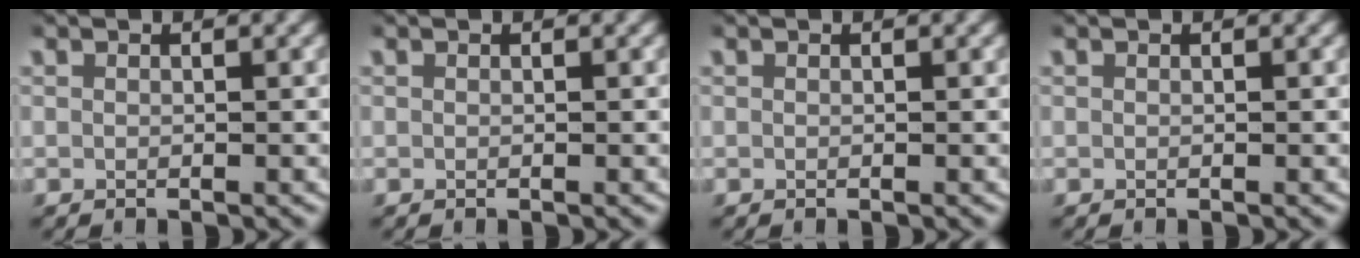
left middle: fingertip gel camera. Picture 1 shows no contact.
{"total": 0.0}
{"total": 0.0}
{"total": 0.0}